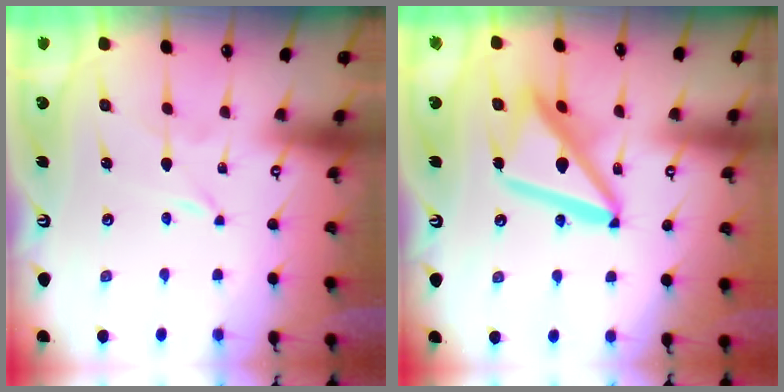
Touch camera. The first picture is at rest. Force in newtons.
{"total": 16.8, "press": 16.7, "slide": 1.8}